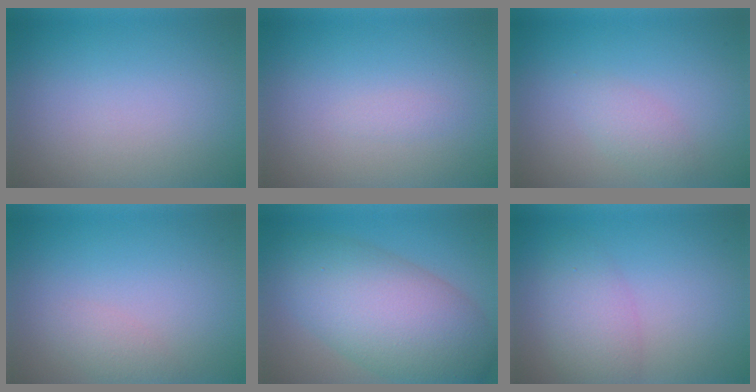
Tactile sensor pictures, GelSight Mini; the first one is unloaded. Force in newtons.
{"total": 0.6, "press": 0.6, "slide": 0.1}
{"total": 1.6, "press": 1.6, "slide": 0.1}
{"total": 1.4, "press": 1.4, "slide": 0.1}
{"total": 10.4, "press": 10.4, "slide": 0.2}
{"total": 3.7, "press": 3.7, "slide": 0.1}